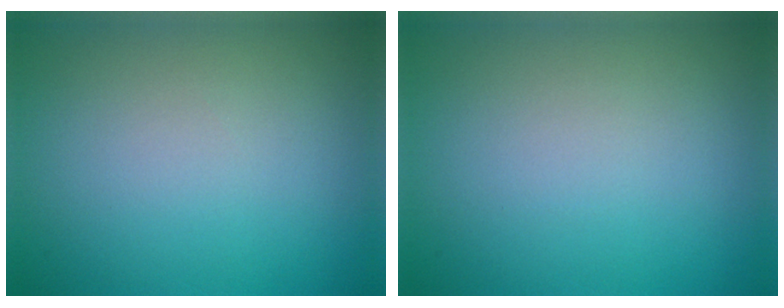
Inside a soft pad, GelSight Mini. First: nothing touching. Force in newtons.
{"total": 0.0}